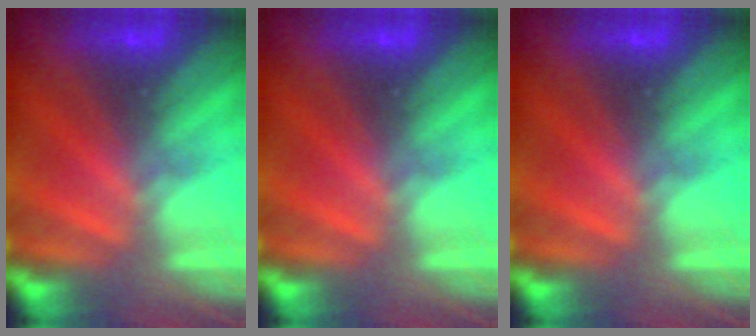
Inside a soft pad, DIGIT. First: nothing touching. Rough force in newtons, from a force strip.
{"total": 0.0}
{"total": 0.0}